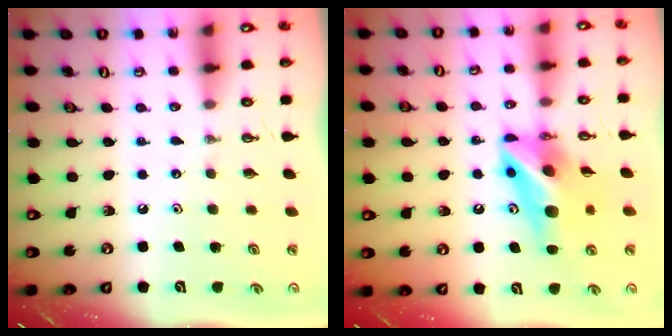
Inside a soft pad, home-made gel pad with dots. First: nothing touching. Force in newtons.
{"total": 12.5, "press": 12.3, "slide": 1.9}